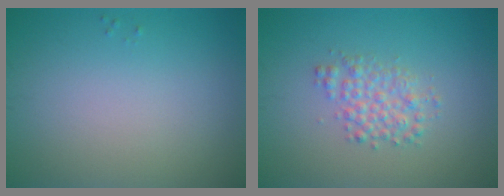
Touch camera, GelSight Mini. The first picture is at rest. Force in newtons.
{"total": 2.6, "press": 2.6, "slide": 0.0}